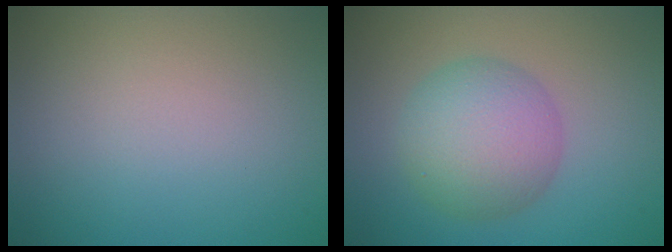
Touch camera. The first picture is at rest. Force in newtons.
{"total": 6.0, "press": 6.0, "slide": 0.1}